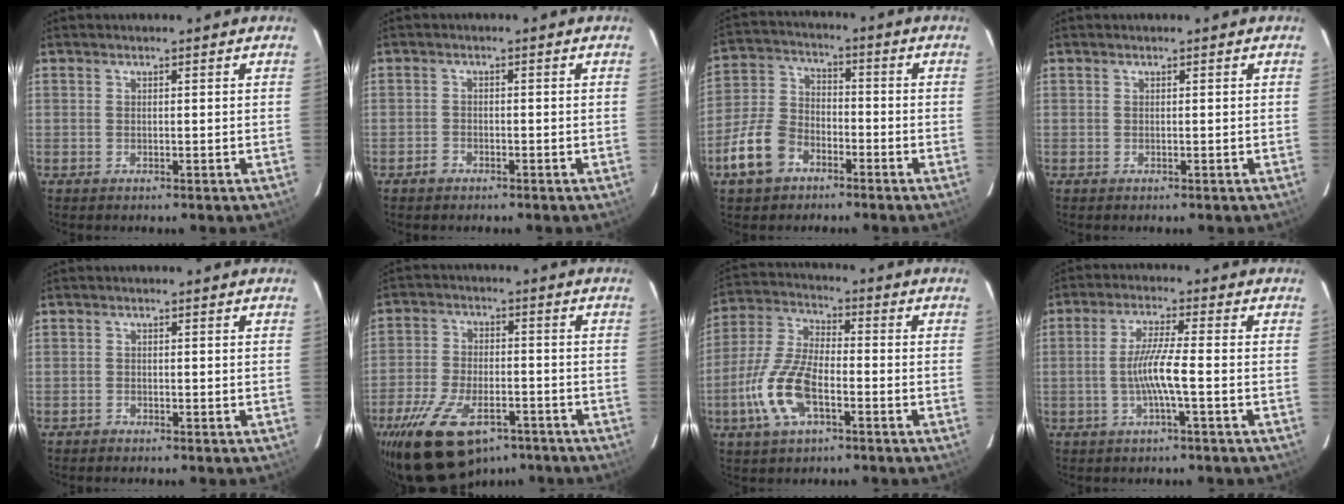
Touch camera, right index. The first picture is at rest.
{"total": 1.8, "force": [-1.4, 1.1, 0.4], "torque": [-0.011, 0.003, -0.027]}
{"total": 10.7, "force": [-6.1, 6.9, 5.5], "torque": [-0.130, 0.018, -0.115]}
{"total": 0.0}
{"total": 0.8, "force": [-0.8, 0.3, -0.1], "torque": [-0.005, 0.003, -0.014]}
{"total": 18.0, "force": [-11.6, 8.8, 10.6], "torque": [-0.228, -0.025, -0.195]}
{"total": 12.8, "force": [-4.9, 5.5, 10.4], "torque": [-0.232, 0.000, -0.095]}
{"total": 6.2, "force": [-1.8, -0.6, 5.9], "torque": [-0.118, -0.002, -0.033]}